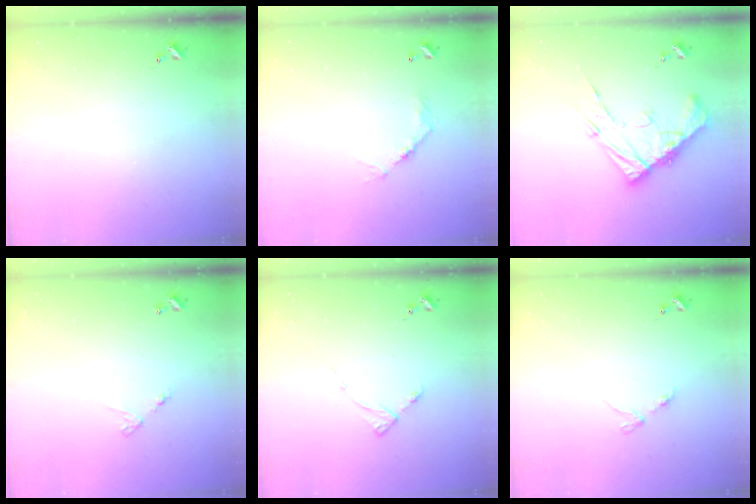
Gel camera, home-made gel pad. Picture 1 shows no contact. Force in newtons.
{"total": 6.3, "press": 6.3, "slide": 0.4}
{"total": 15.6, "press": 15.5, "slide": 1.4}
{"total": 4.9, "press": 4.8, "slide": 0.3}
{"total": 3.5, "press": 3.5, "slide": 0.6}
{"total": 2.9, "press": 2.8, "slide": 0.4}